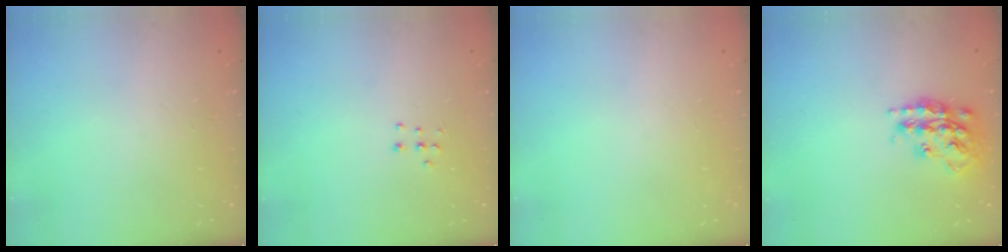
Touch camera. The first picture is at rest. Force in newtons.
{"total": 4.6, "press": 4.5, "slide": 0.7}
{"total": 0.0}
{"total": 18.0, "press": 17.9, "slide": 1.2}